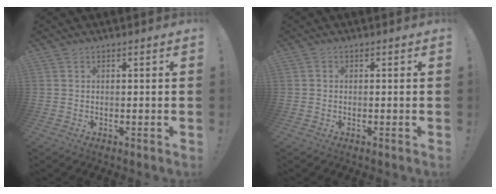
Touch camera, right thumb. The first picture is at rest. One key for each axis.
{"total": 0.5, "fx": -0.2, "fy": 0.5, "fz": 0.2, "tx": -0.005, "ty": 0.003, "tz": -0.004}